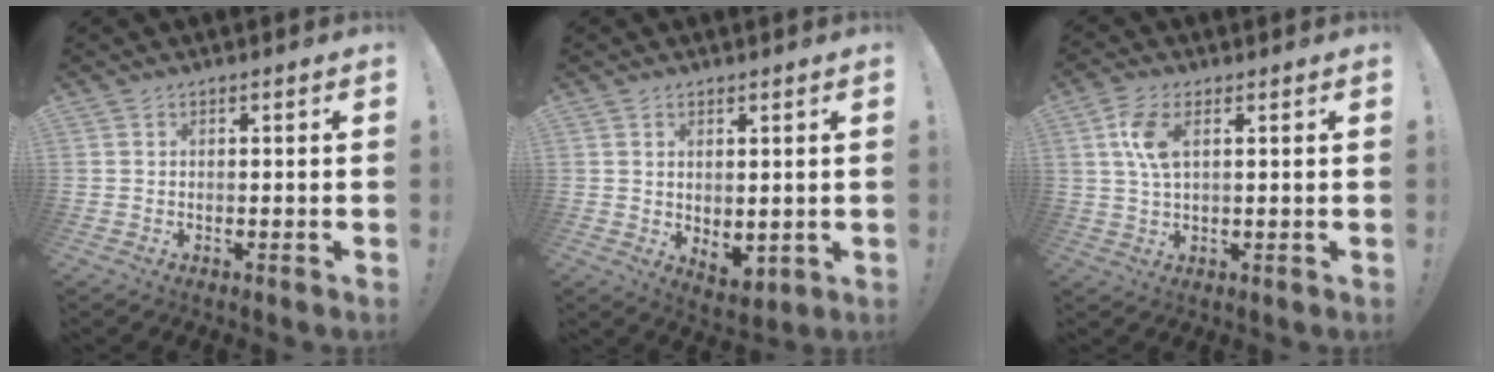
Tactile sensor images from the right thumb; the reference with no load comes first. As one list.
[{"total": 3.8, "force": [0.9, 2.3, 2.9], "torque": [-0.026, -0.012, 0.022]}, {"total": 7.5, "force": [2.3, 3.6, 6.1], "torque": [-0.126, -0.002, 0.040]}]